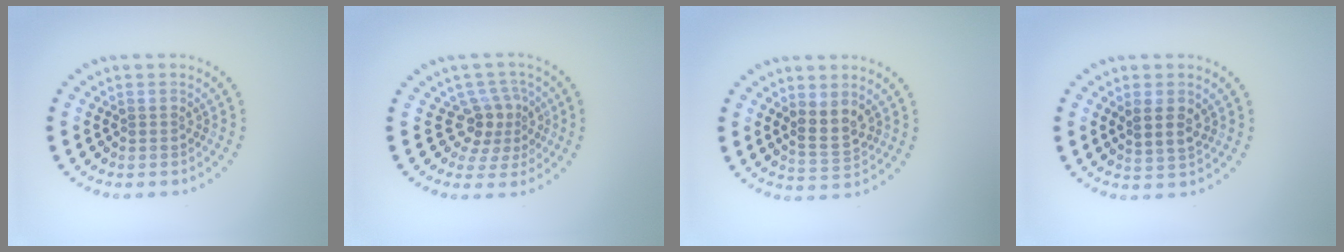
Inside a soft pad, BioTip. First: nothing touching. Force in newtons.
{"total": 3.1, "press": 2.3, "slide": 2.1}
{"total": 2.7, "press": 2.5, "slide": 1.0}
{"total": 2.4, "press": 2.2, "slide": 1.0}